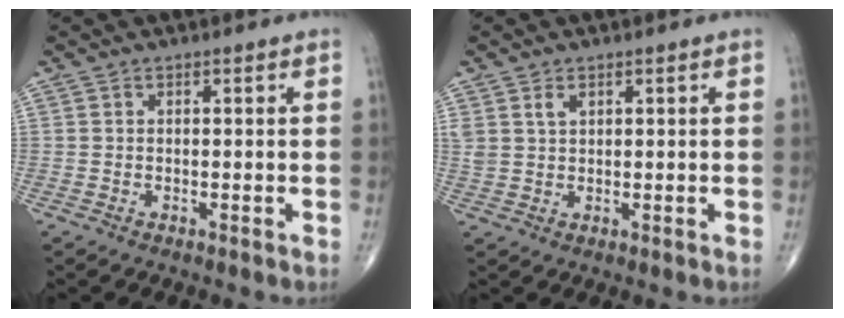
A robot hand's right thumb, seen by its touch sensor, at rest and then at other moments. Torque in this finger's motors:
{"motor_torque": [-0.04, -0.13, 0.34, 0.21, 0.02]}